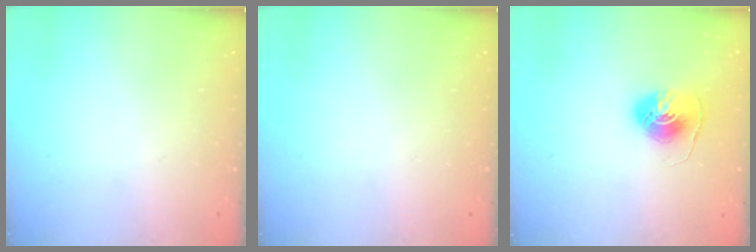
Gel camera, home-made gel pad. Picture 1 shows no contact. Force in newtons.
{"total": 0.0}
{"total": 7.8, "press": 7.8, "slide": 0.3}